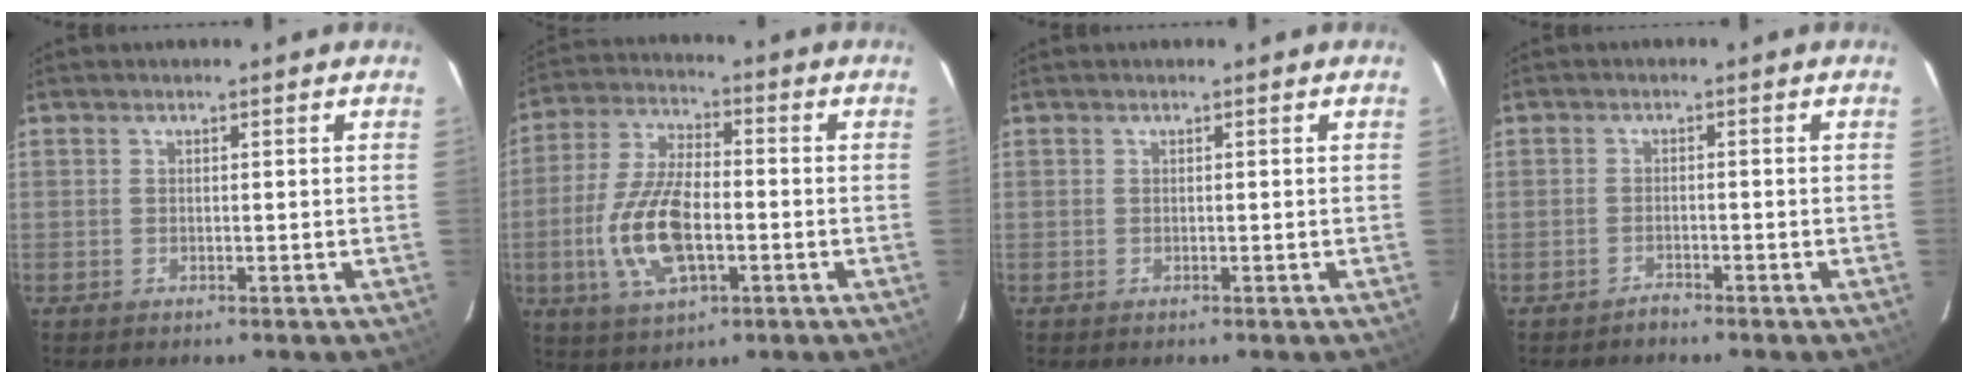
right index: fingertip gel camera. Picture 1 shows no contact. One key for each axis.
{"total": 14.1, "fx": -3.3, "fy": 6.4, "fz": 12.2, "tx": -0.259, "ty": -0.001, "tz": -0.060}
{"total": 0.0}
{"total": 1.5, "fx": -1.4, "fy": 0.4, "fz": 0.1, "tx": -0.004, "ty": 0.002, "tz": -0.025}